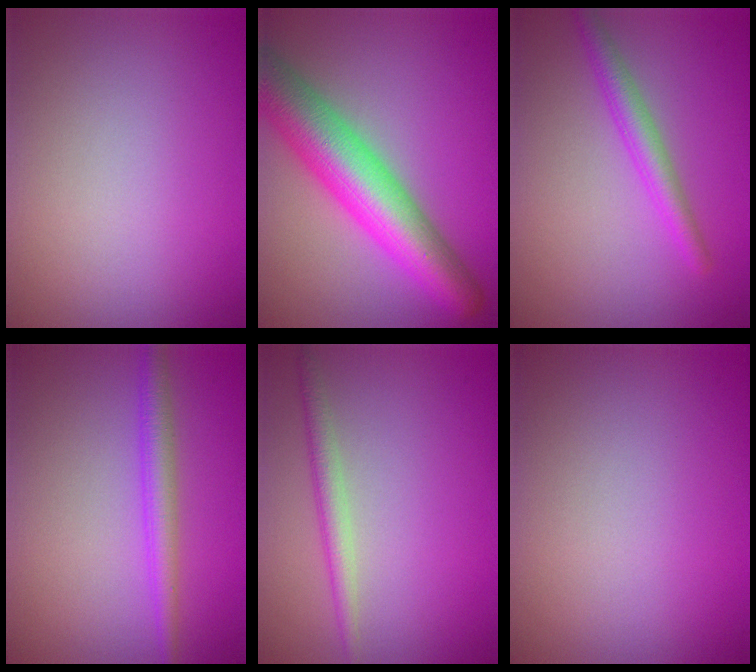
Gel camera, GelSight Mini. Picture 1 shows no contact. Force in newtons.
{"total": 9.5, "press": 9.5, "slide": 0.4}
{"total": 2.7, "press": 2.7, "slide": 0.1}
{"total": 2.7, "press": 2.7, "slide": 0.0}
{"total": 2.0, "press": 2.0, "slide": 0.0}
{"total": 0.0}